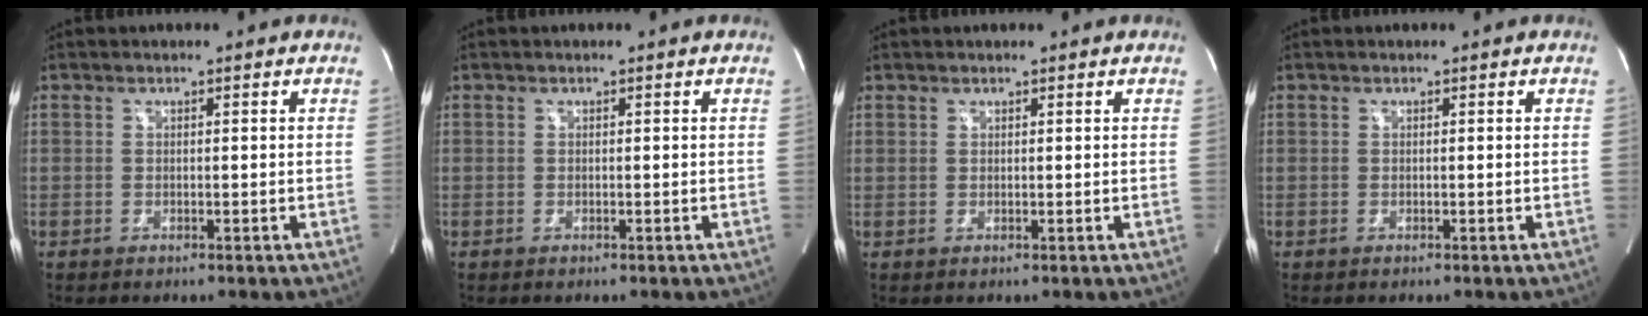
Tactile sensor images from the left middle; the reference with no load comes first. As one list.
[{"total": 0.0}, {"total": 0.7, "force": [0.5, 0.4, 0.0], "torque": [0.001, 0.003, 0.007]}, {"total": 0.0}]